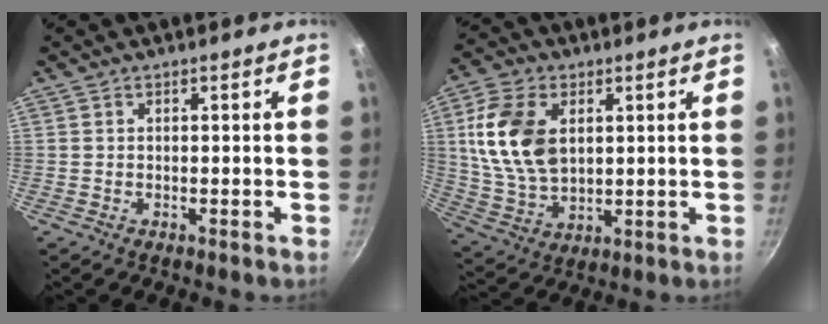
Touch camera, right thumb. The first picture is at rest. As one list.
[{"total": 14.6, "force": [3.4, 9.3, 10.7], "torque": [-0.193, -0.011, 0.073]}]